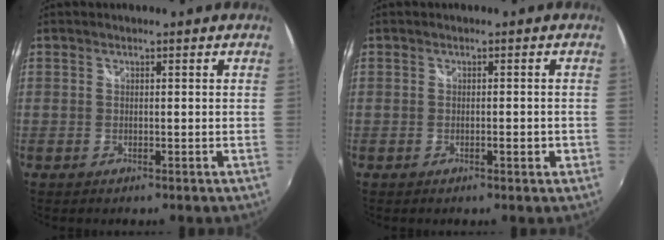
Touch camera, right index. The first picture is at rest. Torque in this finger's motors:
{"motor_torque": [0.52, 0.61, 0.02, 0.00]}